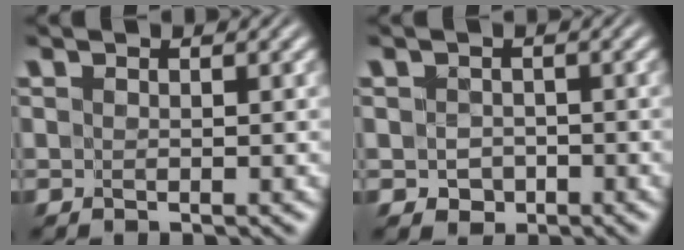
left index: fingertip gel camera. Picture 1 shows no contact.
{"total": 1.4, "force": [-0.6, 1.3, 0.3], "torque": [0.000, -0.004, -0.010]}